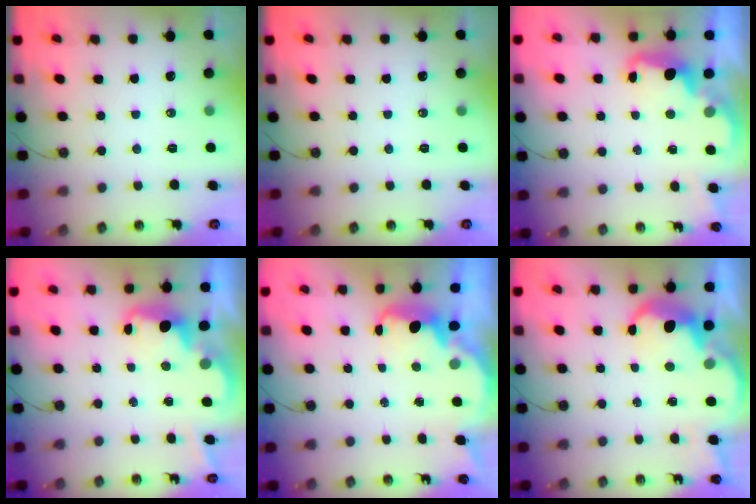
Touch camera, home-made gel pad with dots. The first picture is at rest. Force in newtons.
{"total": 0.0}
{"total": 2.7, "press": 2.6, "slide": 0.7}
{"total": 2.7, "press": 2.6, "slide": 0.5}
{"total": 2.7, "press": 2.7, "slide": 0.4}
{"total": 7.3, "press": 7.3, "slide": 0.6}